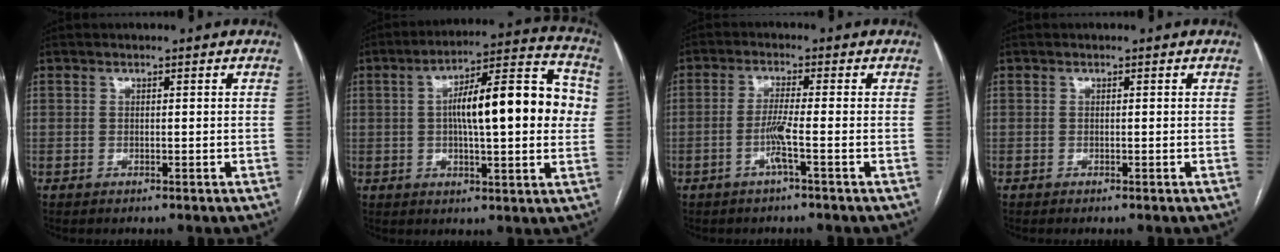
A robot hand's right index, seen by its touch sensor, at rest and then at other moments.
{"total": 17.4, "force": [1.6, 3.9, 16.8], "torque": [-0.254, 0.039, 0.021]}
{"total": 3.7, "force": [-1.4, -0.8, 3.3], "torque": [-0.067, -0.003, -0.031]}
{"total": 0.0}